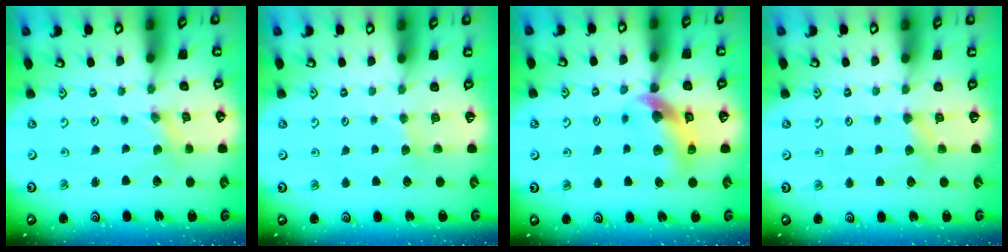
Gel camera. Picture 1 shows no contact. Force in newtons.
{"total": 2.9, "press": 2.9, "slide": 0.4}
{"total": 9.9, "press": 9.8, "slide": 1.6}
{"total": 3.8, "press": 3.7, "slide": 0.6}